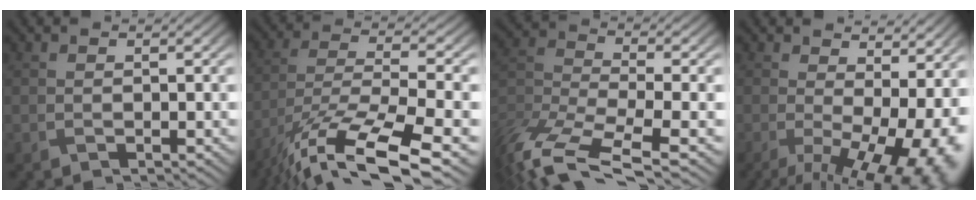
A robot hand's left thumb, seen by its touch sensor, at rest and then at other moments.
{"total": 14.3, "force": [-10.0, 3.6, 9.6], "torque": [-0.206, -0.014, -0.173]}
{"total": 12.3, "force": [-7.4, 4.6, 8.7], "torque": [-0.228, -0.024, -0.133]}
{"total": 14.1, "force": [-2.1, 6.9, 12.1], "torque": [-0.174, -0.039, 0.001]}